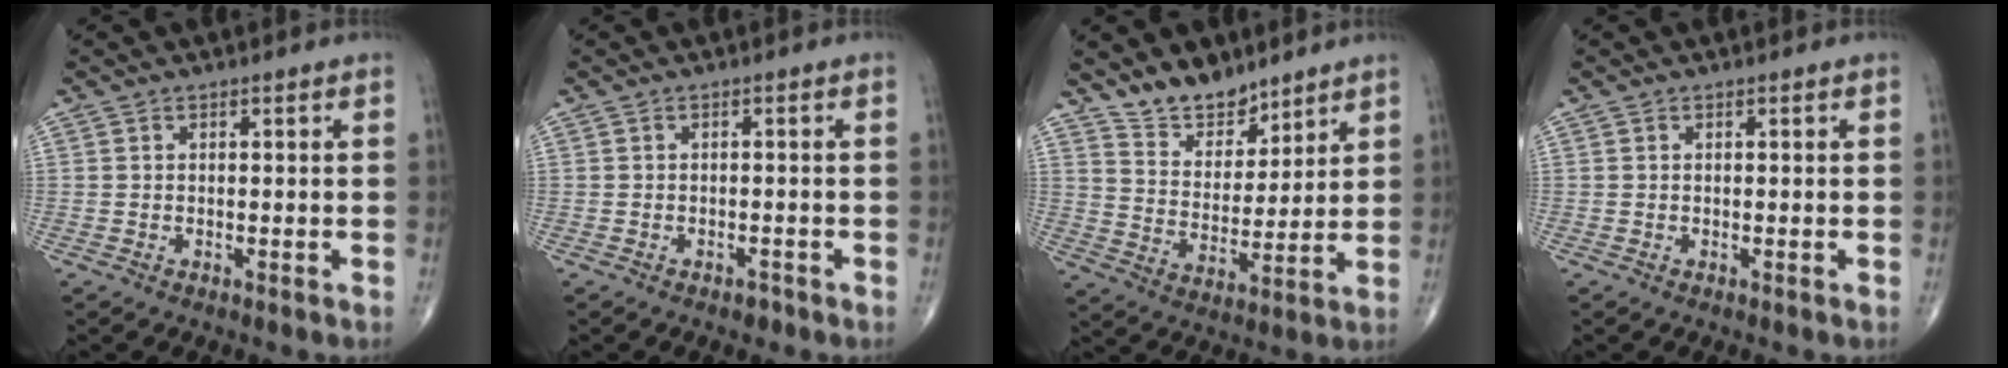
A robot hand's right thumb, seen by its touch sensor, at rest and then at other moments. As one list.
[{"total": 1.1, "force": [-0.8, 0.6, 0.3], "torque": [-0.001, 0.003, -0.011]}, {"total": 9.9, "force": [8.1, 4.9, 2.9], "torque": [-0.017, -0.067, 0.154]}, {"total": 0.0}]